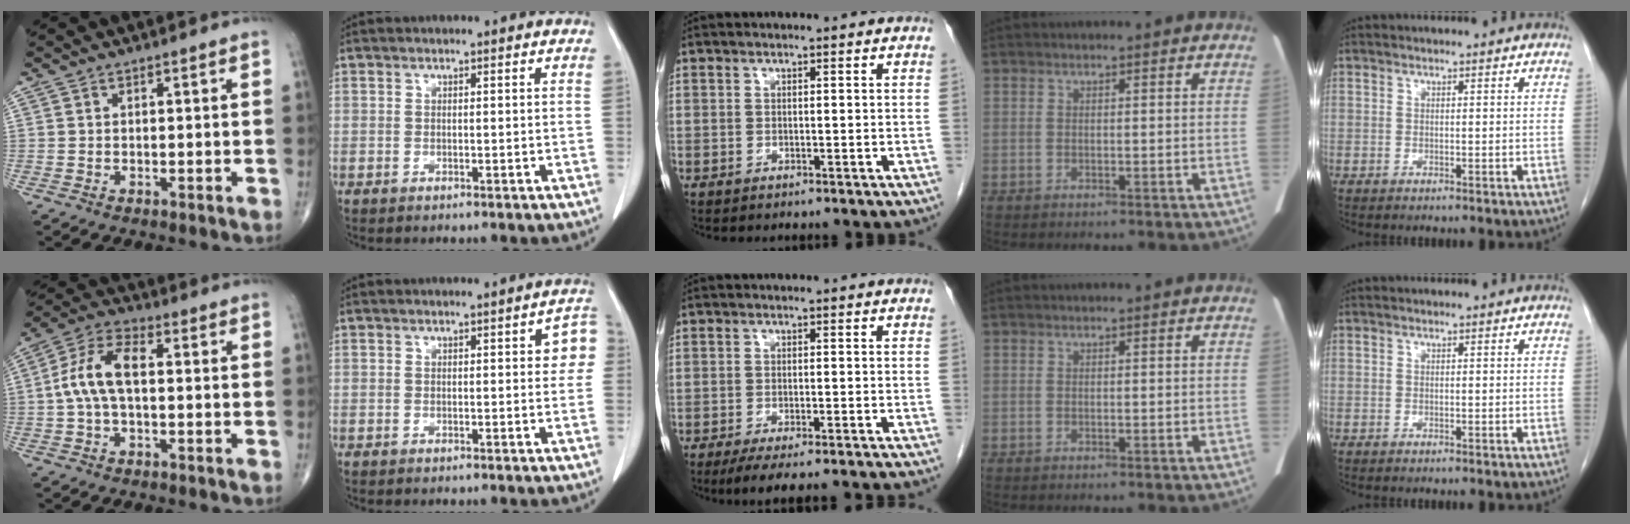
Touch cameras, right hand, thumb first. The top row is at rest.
{"thumb": {"total": 9.6, "force": [0.3, 4.9, 8.2], "torque": [-0.174, 0.032, 0.001]}, "index": {"total": 4.0, "force": [0.8, 1.4, 3.6], "torque": [-0.028, 0.011, 0.002]}, "middle": {"total": 8.1, "force": [-6.7, 0.5, 4.4], "torque": [-0.053, -0.013, -0.098]}}